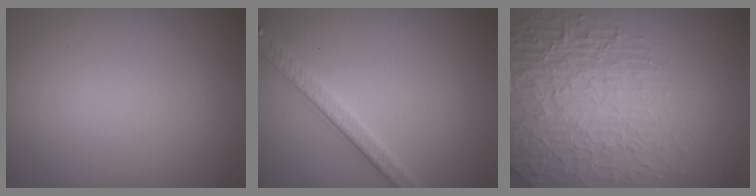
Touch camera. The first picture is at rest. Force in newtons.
{"total": 2.7, "press": 2.6, "slide": 0.9}
{"total": 8.4, "press": 5.9, "slide": 6.0}